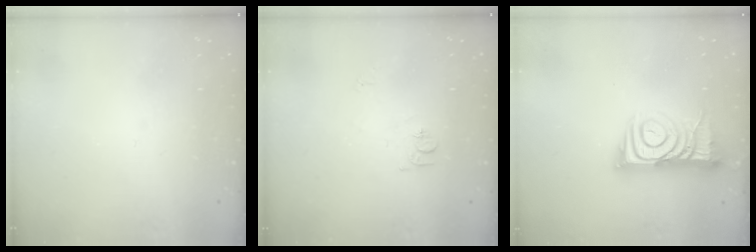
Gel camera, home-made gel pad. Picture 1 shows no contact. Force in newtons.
{"total": 6.7, "press": 6.7, "slide": 0.8}
{"total": 11.5, "press": 11.4, "slide": 1.1}